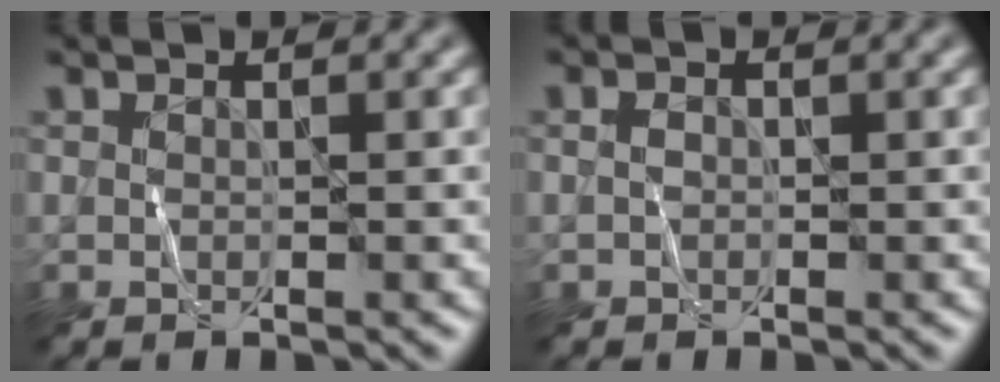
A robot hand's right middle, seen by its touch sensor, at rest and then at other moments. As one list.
[{"total": 0.9, "force": [-0.1, 0.7, 0.4], "torque": [-0.009, 0.000, -0.005]}]